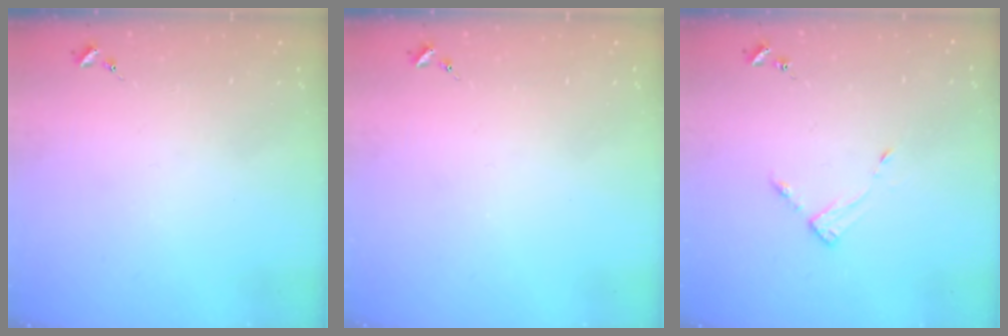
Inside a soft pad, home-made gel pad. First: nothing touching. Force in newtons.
{"total": 0.0}
{"total": 3.5, "press": 3.5, "slide": 0.4}